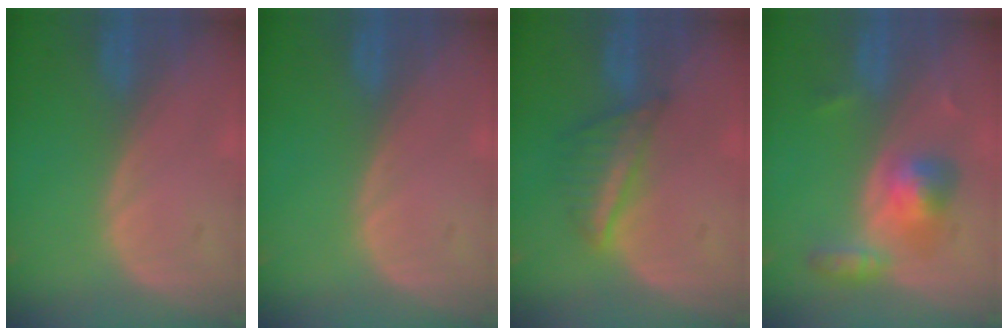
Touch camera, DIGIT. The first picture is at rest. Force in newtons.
{"total": 0.0}
{"total": 5.3, "press": 5.3, "slide": 0.2}
{"total": 5.5, "press": 5.3, "slide": 1.6}